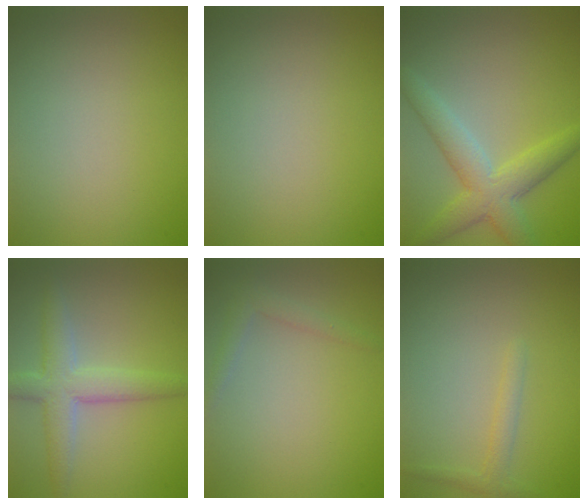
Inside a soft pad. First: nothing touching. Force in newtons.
{"total": 0.0}
{"total": 5.1, "press": 5.1, "slide": 0.3}
{"total": 4.4, "press": 4.4, "slide": 0.1}
{"total": 1.5, "press": 1.5, "slide": 0.1}
{"total": 1.3, "press": 1.3, "slide": 0.1}